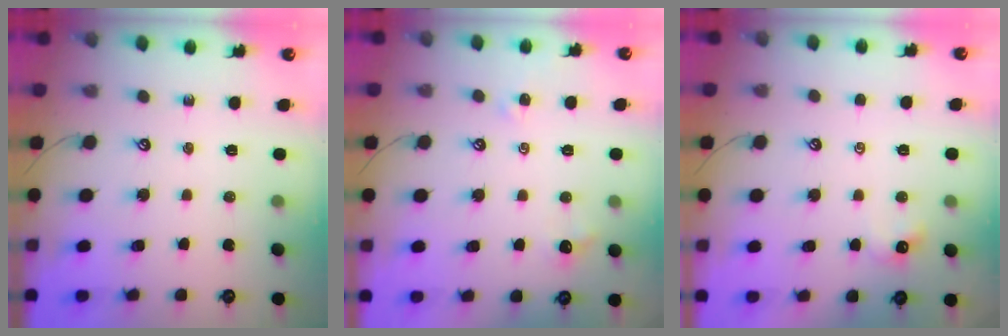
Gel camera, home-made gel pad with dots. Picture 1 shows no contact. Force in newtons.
{"total": 2.9, "press": 2.9, "slide": 0.7}
{"total": 1.3, "press": 1.2, "slide": 0.4}